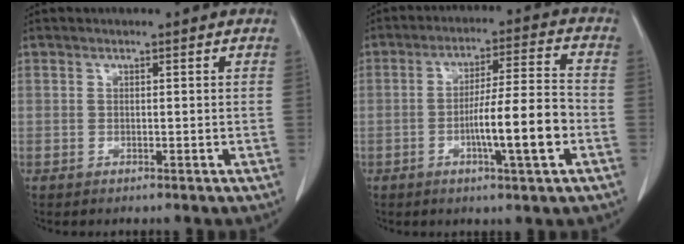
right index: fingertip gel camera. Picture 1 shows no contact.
{"total": 10.6, "force": [-3.2, 0.2, 10.1], "torque": [-0.167, 0.003, -0.053]}